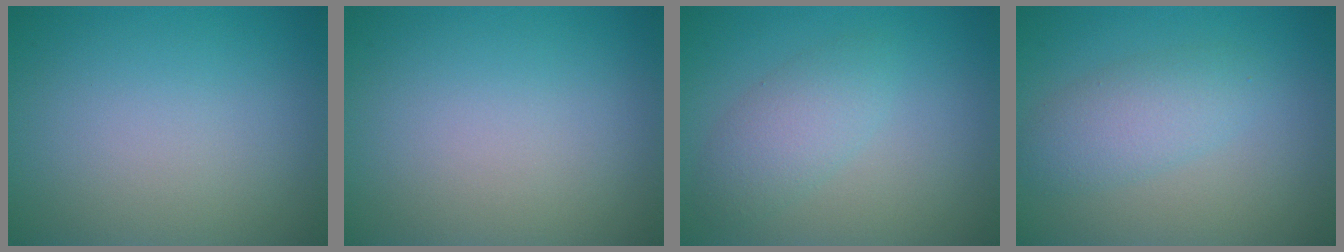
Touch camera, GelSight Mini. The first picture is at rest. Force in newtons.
{"total": 0.0}
{"total": 2.8, "press": 2.8, "slide": 0.1}
{"total": 3.2, "press": 3.2, "slide": 0.1}